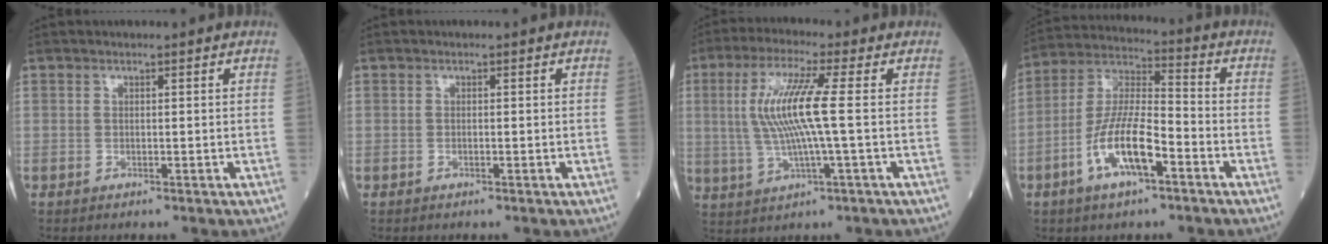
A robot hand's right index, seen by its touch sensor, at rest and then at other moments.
{"total": 0.0}
{"total": 9.9, "force": [0.9, 0.0, 9.8], "torque": [-0.210, 0.006, 0.017]}
{"total": 11.8, "force": [-4.9, 3.1, 10.2], "torque": [-0.210, 0.004, -0.094]}